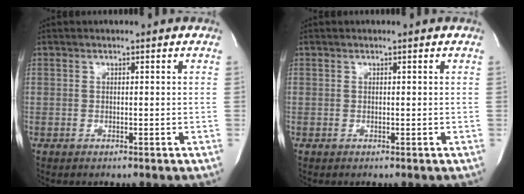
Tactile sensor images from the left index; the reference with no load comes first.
{"total": 0.0}